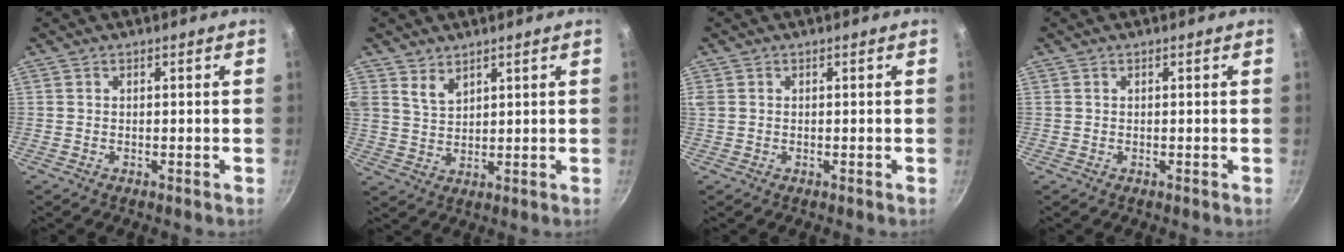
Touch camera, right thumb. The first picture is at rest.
{"total": 3.9, "force": [2.9, 2.1, 1.6], "torque": [-0.017, -0.024, 0.063]}
{"total": 1.8, "force": [0.3, 1.4, 1.0], "torque": [-0.037, 0.007, 0.011]}
{"total": 0.0}